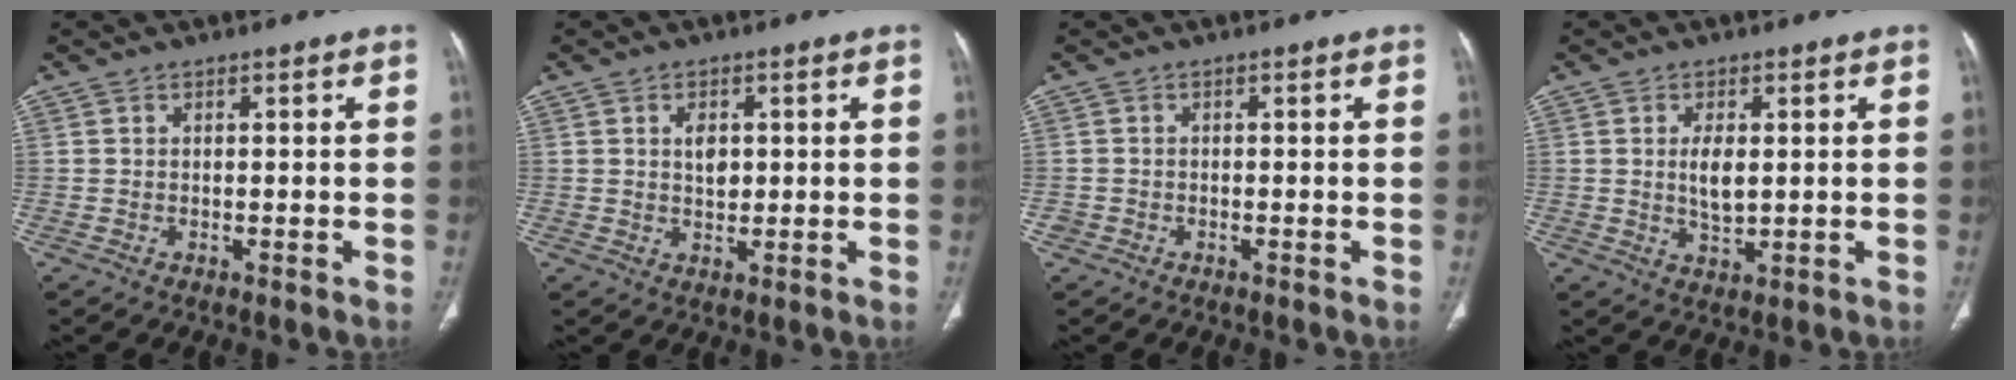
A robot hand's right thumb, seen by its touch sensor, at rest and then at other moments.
{"total": 3.4, "force": [0.8, 2.2, 2.5], "torque": [-0.030, -0.003, 0.015]}
{"total": 1.0, "force": [-0.5, 0.8, 0.1], "torque": [-0.001, 0.003, -0.013]}
{"total": 4.4, "force": [0.6, 2.1, 3.9], "torque": [-0.071, -0.012, 0.016]}